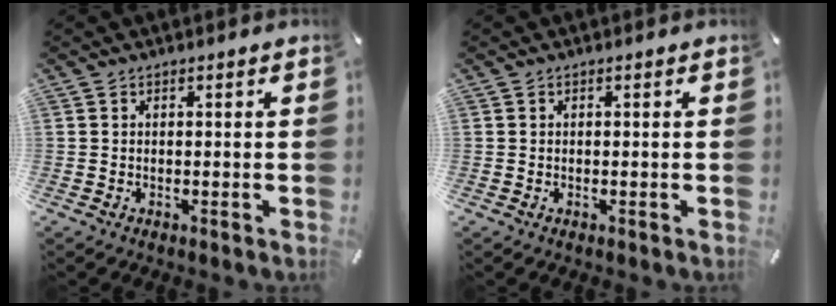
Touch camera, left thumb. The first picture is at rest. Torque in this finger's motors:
{"motor_torque": [0.02, -0.03, 0.05, 0.01, 0.00]}